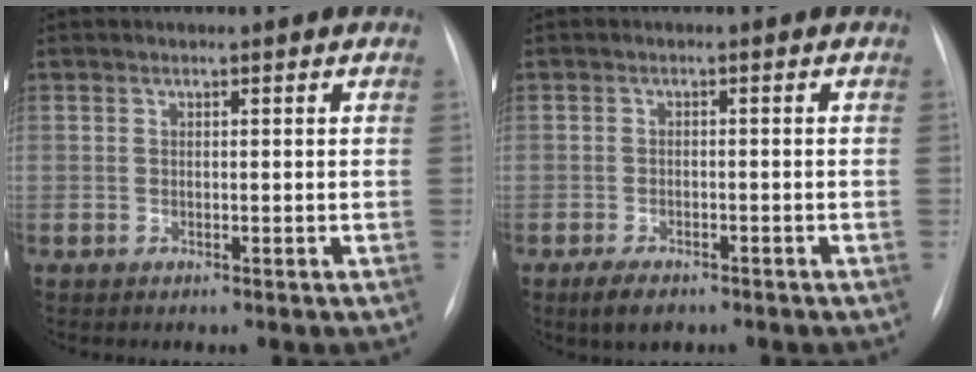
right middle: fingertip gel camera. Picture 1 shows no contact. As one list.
[{"total": 3.6, "force": [-2.5, 1.5, 2.1], "torque": [-0.040, -0.005, -0.036]}]